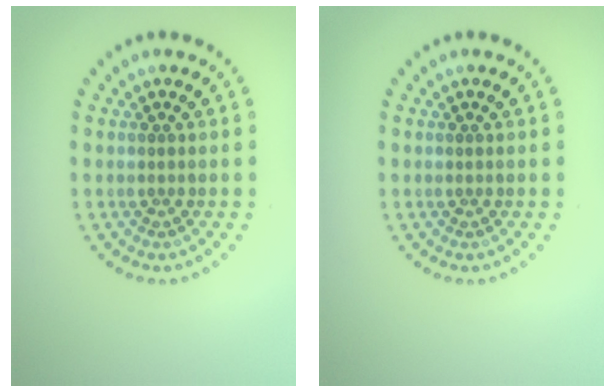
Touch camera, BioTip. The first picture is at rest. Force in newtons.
{"total": 0.0}